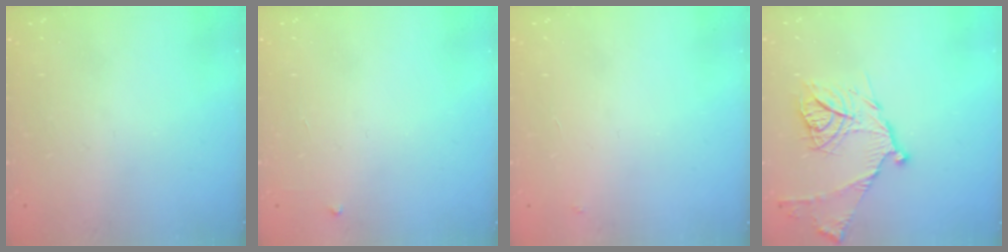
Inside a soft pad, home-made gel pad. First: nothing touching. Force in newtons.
{"total": 2.3, "press": 2.3, "slide": 0.3}
{"total": 3.8, "press": 3.8, "slide": 0.2}
{"total": 15.0, "press": 14.9, "slide": 1.2}